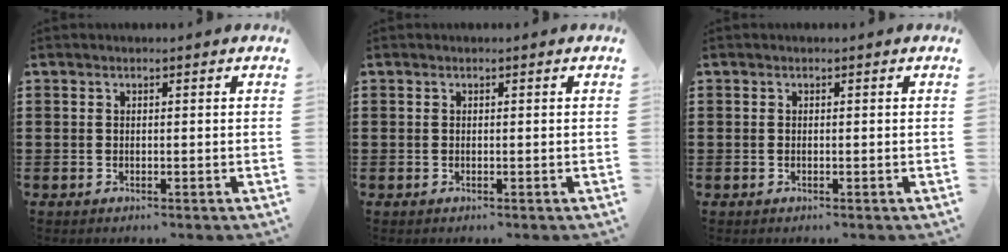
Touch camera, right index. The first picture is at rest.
{"total": 0.0}
{"total": 0.0}